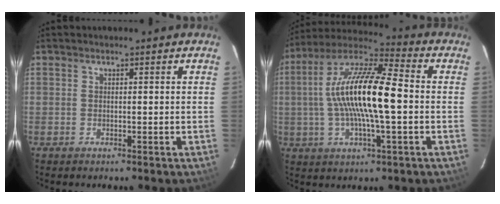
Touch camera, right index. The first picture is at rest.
{"total": 17.7, "force": [-0.2, 3.9, 17.2], "torque": [-0.322, 0.014, -0.018]}